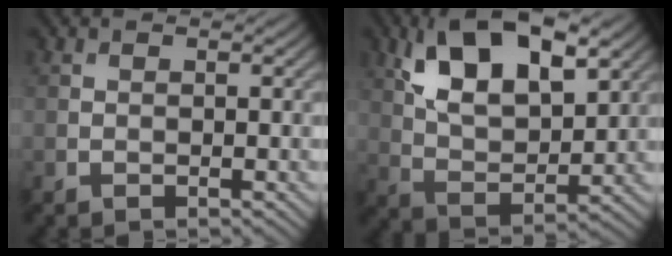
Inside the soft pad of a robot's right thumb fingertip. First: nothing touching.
{"total": 13.7, "force": [6.5, 6.5, 10.1], "torque": [-0.202, 0.004, 0.124]}